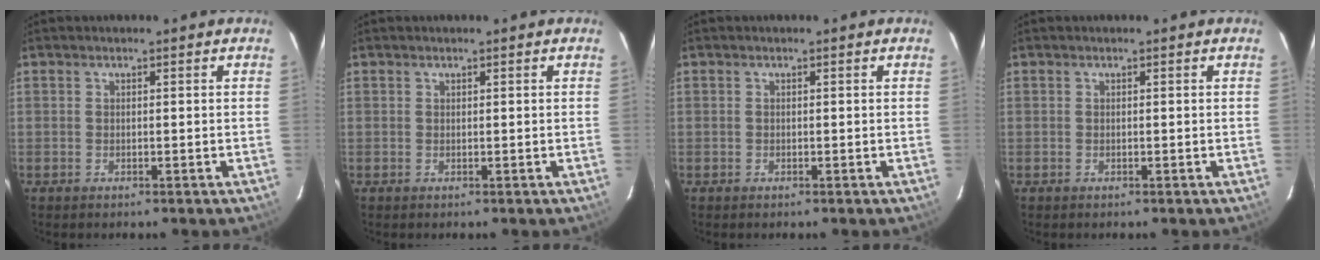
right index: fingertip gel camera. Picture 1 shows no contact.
{"total": 0.0}
{"total": 0.0}
{"total": 0.0}